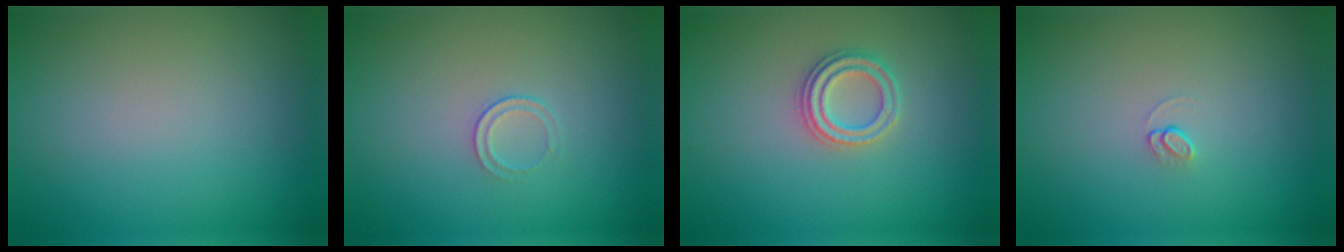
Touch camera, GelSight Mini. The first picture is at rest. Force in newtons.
{"total": 1.0, "press": 0.5, "slide": 0.9}
{"total": 2.3, "press": 2.3, "slide": 0.3}
{"total": 0.8, "press": 0.5, "slide": 0.7}